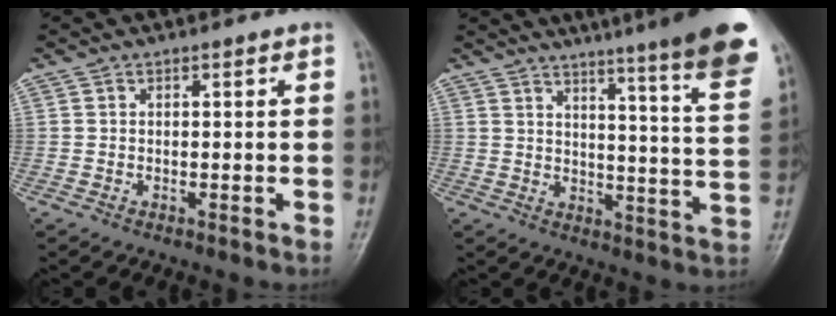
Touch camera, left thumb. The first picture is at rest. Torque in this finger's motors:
{"motor_torque": [2.93, 1.10, 1.50, -1.27, 0.09]}